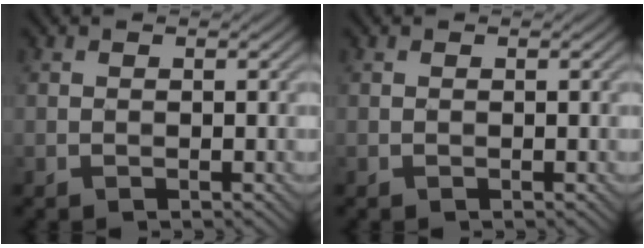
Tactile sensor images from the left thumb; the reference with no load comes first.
{"total": 0.0}